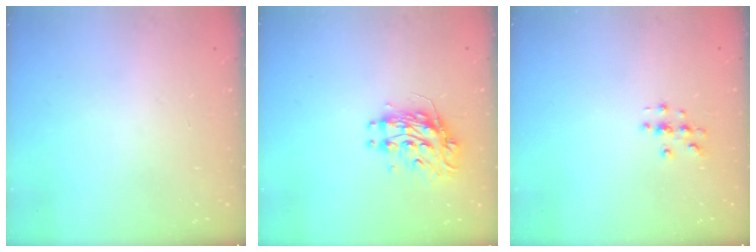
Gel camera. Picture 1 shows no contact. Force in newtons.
{"total": 10.1, "press": 10.0, "slide": 0.9}
{"total": 2.7, "press": 2.7, "slide": 0.3}